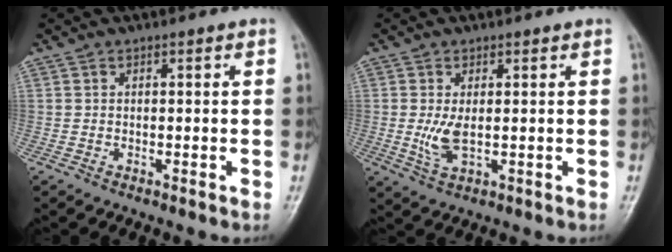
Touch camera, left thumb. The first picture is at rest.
{"total": 3.9, "force": [0.1, 1.7, 3.5], "torque": [-0.075, -0.011, 0.008]}